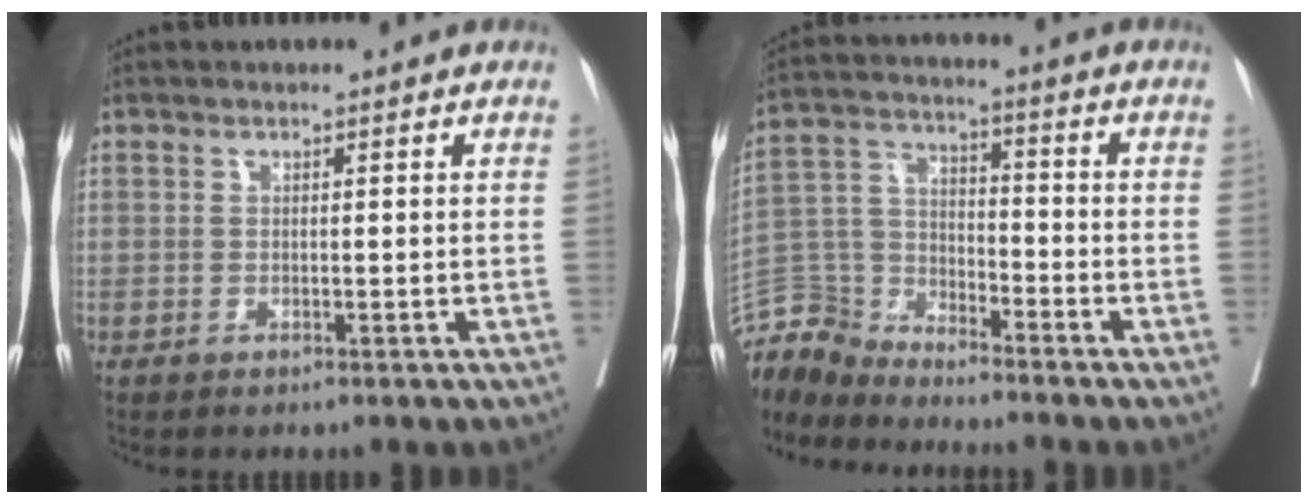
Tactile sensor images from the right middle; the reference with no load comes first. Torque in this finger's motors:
{"motor_torque": [1.00, -1.14, 0.72, 0.08]}